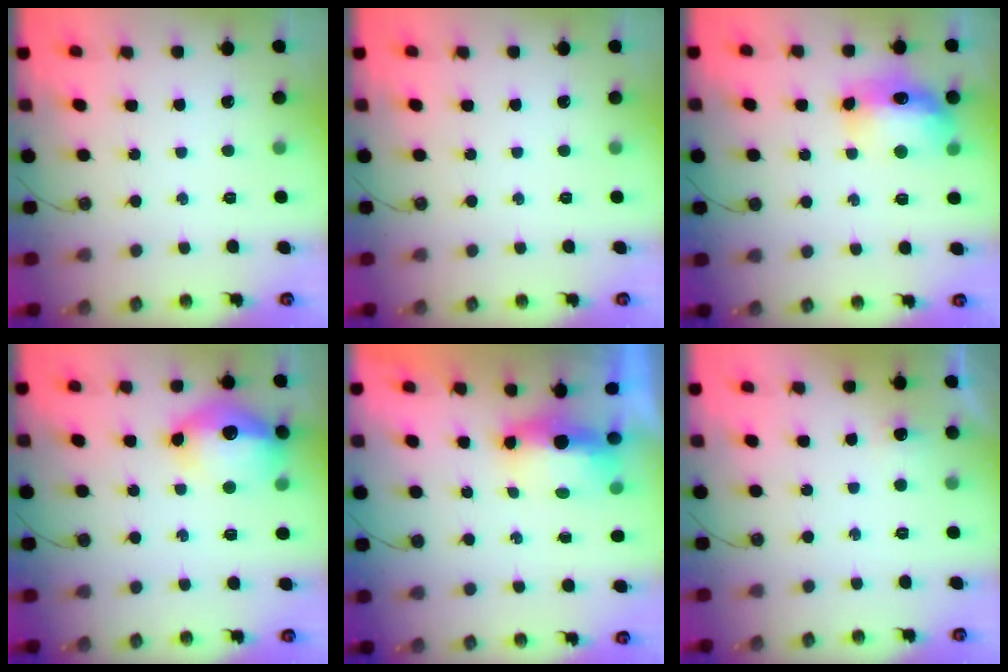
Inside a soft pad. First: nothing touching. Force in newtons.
{"total": 0.0}
{"total": 13.6, "press": 13.5, "slide": 1.5}
{"total": 15.1, "press": 15.1, "slide": 1.4}
{"total": 6.1, "press": 6.1, "slide": 0.2}
{"total": 3.0, "press": 2.8, "slide": 1.0}